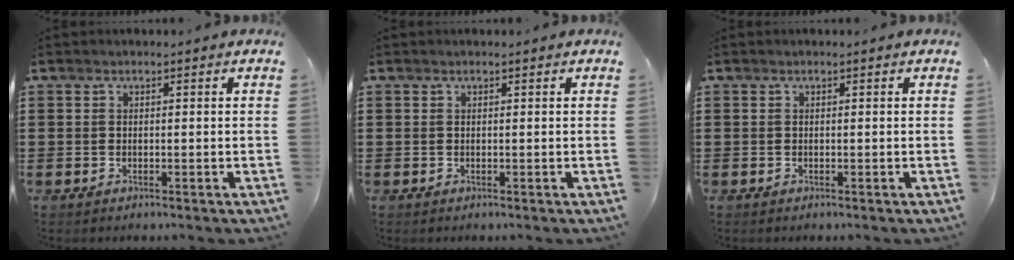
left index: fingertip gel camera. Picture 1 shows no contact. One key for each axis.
{"total": 0.0}
{"total": 0.0}